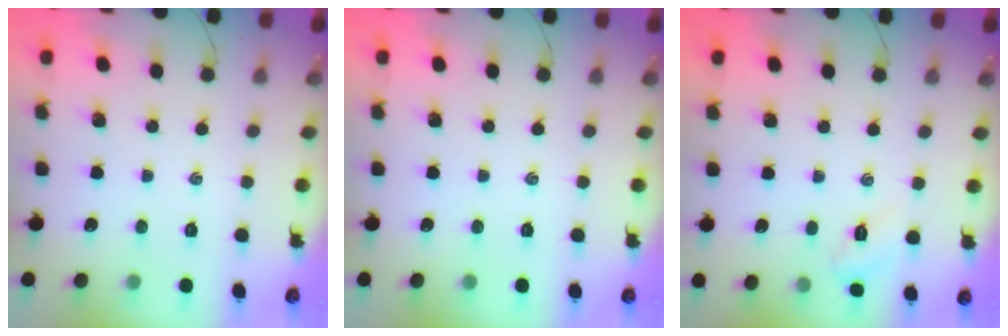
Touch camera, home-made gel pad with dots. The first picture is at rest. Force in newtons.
{"total": 0.0}
{"total": 6.0, "press": 5.8, "slide": 1.6}